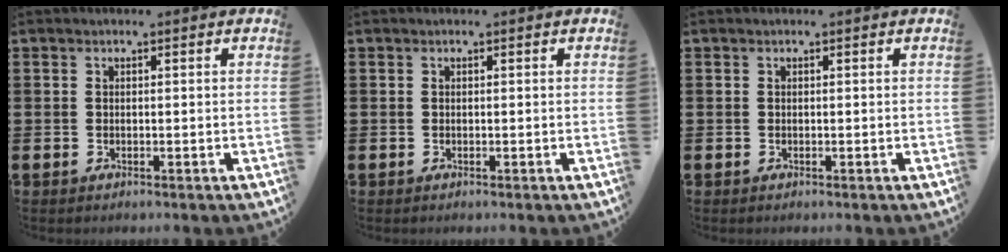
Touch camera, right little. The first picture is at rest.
{"total": 0.0}
{"total": 0.0}